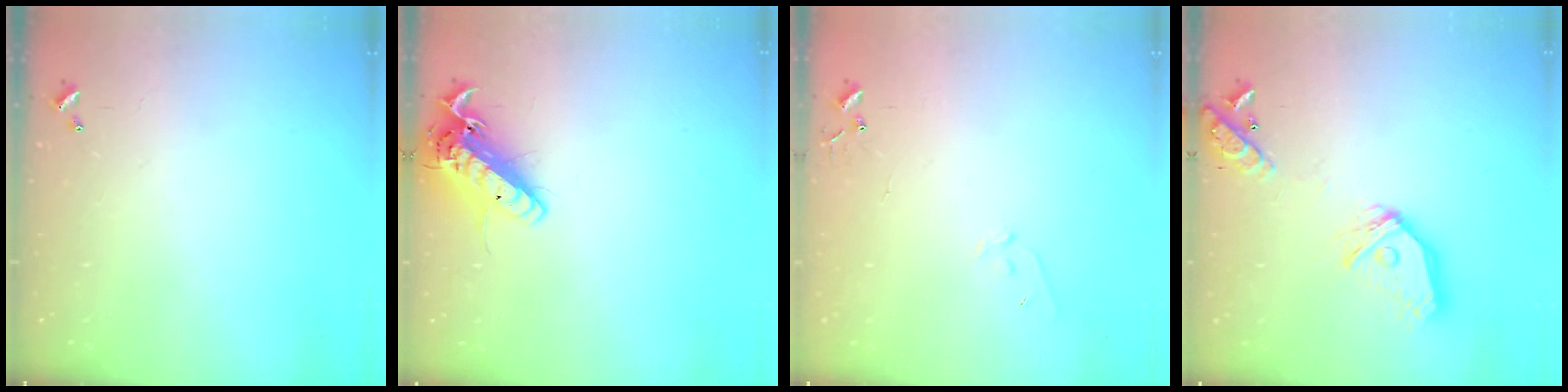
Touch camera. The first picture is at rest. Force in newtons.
{"total": 15.7, "press": 15.3, "slide": 3.3}
{"total": 6.8, "press": 6.7, "slide": 0.5}
{"total": 18.6, "press": 18.4, "slide": 2.5}